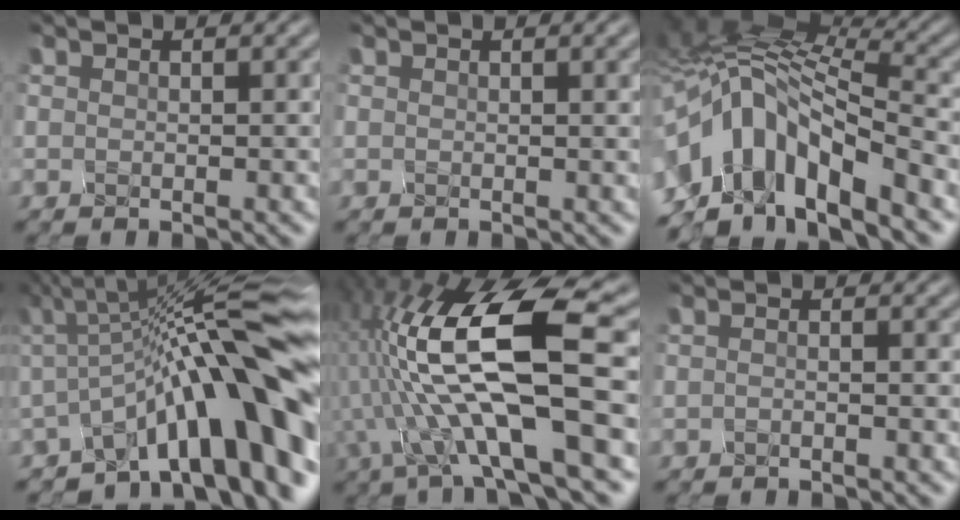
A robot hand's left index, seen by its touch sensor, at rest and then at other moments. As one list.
[{"total": 2.7, "force": [1.3, 0.9, 2.2], "torque": [-0.033, 0.008, 0.026]}, {"total": 10.7, "force": [-4.5, 5.2, 8.2], "torque": [-0.137, 0.010, -0.094]}, {"total": 13.7, "force": [-3.1, 3.3, 12.9], "torque": [-0.159, 0.025, -0.059]}, {"total": 12.9, "force": [-2.0, 3.7, 12.2], "torque": [-0.222, 0.018, -0.050]}, {"total": 0.9, "force": [-0.5, 0.3, 0.8], "torque": [-0.011, -0.006, -0.023]}]